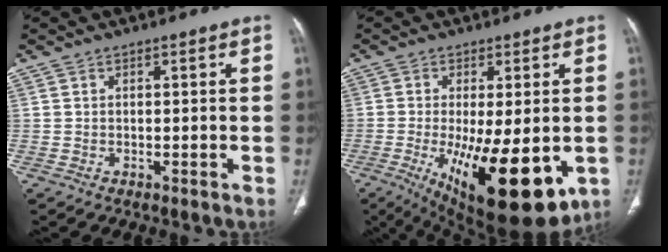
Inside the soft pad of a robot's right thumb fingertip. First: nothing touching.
{"total": 19.8, "force": [-5.6, 7.0, 17.7], "torque": [-0.257, -0.031, -0.063]}